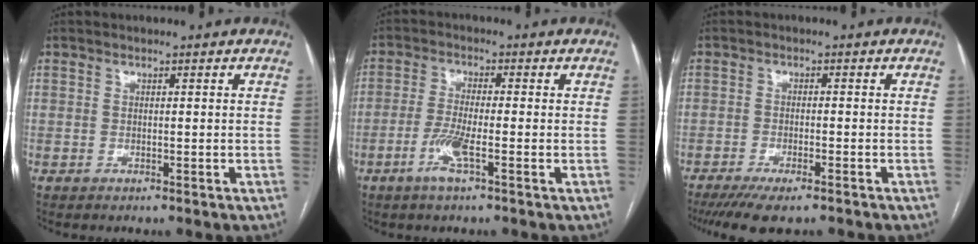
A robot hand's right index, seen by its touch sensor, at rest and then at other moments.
{"total": 5.0, "force": [-2.1, 0.3, 4.5], "torque": [-0.095, -0.008, -0.046]}
{"total": 8.3, "force": [-6.5, 1.6, 5.0], "torque": [-0.073, -0.015, -0.101]}